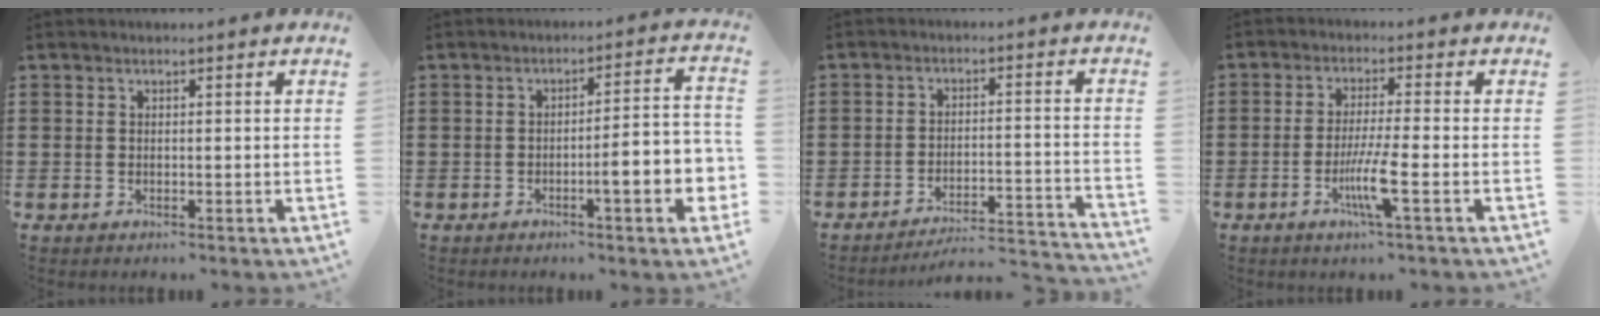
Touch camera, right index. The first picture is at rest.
{"total": 6.9, "force": [-2.4, 0.8, 6.4], "torque": [-0.097, -0.012, -0.043]}
{"total": 3.8, "force": [-3.6, 0.2, 1.2], "torque": [-0.028, -0.007, -0.077]}
{"total": 6.4, "force": [-2.4, 0.0, 5.9], "torque": [-0.118, -0.020, -0.046]}